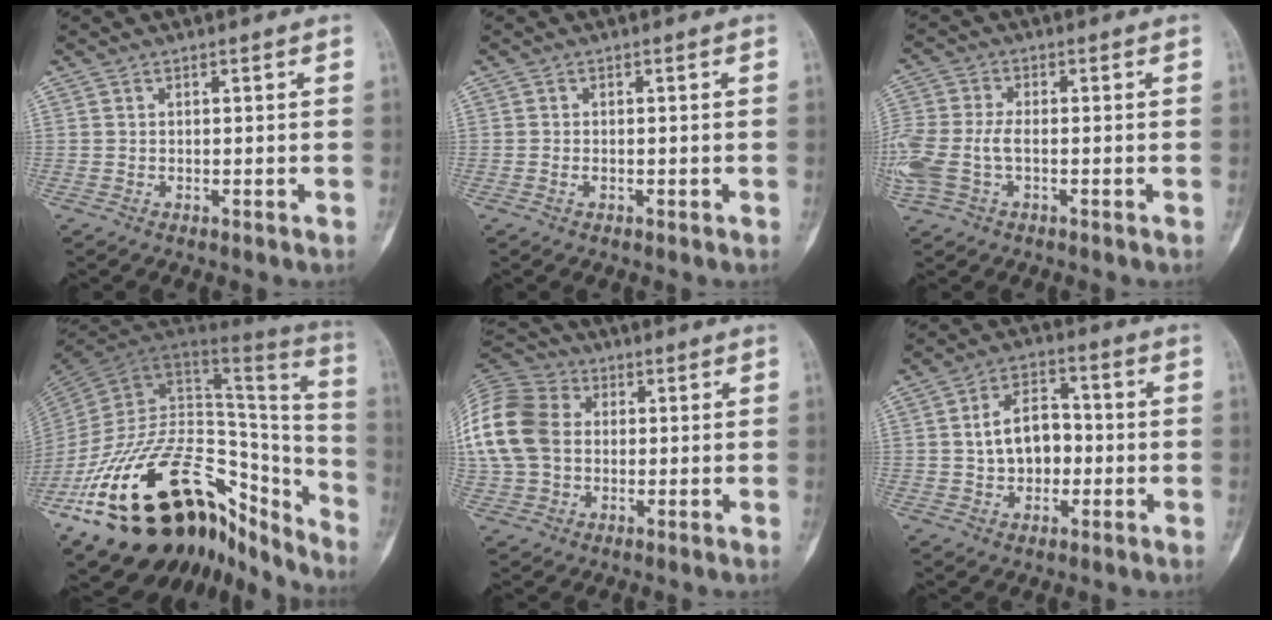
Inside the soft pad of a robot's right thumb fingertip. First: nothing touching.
{"total": 0.8, "force": [-0.3, 0.5, 0.4], "torque": [-0.009, 0.004, -0.007]}
{"total": 11.0, "force": [-2.0, 6.7, 8.5], "torque": [-0.229, 0.013, -0.034]}
{"total": 39.2, "force": [-21.5, 20.0, 26.0], "torque": [-0.380, 0.067, -0.331]}
{"total": 19.0, "force": [1.8, 14.6, 12.0], "torque": [-0.275, 0.028, 0.033]}
{"total": 9.5, "force": [-0.3, 6.6, 6.8], "torque": [-0.083, 0.019, -0.010]}